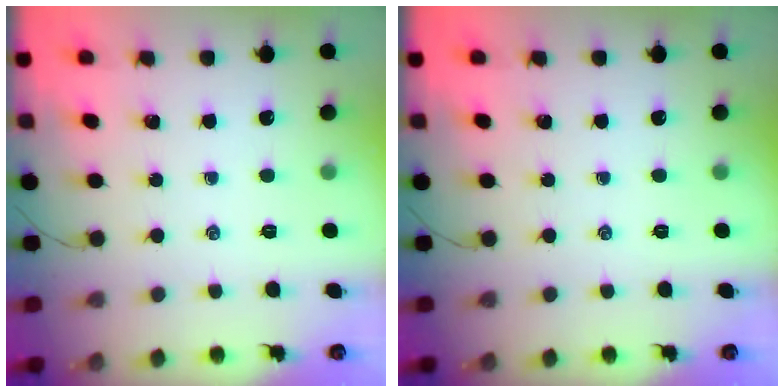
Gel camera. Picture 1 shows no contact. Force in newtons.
{"total": 0.0}